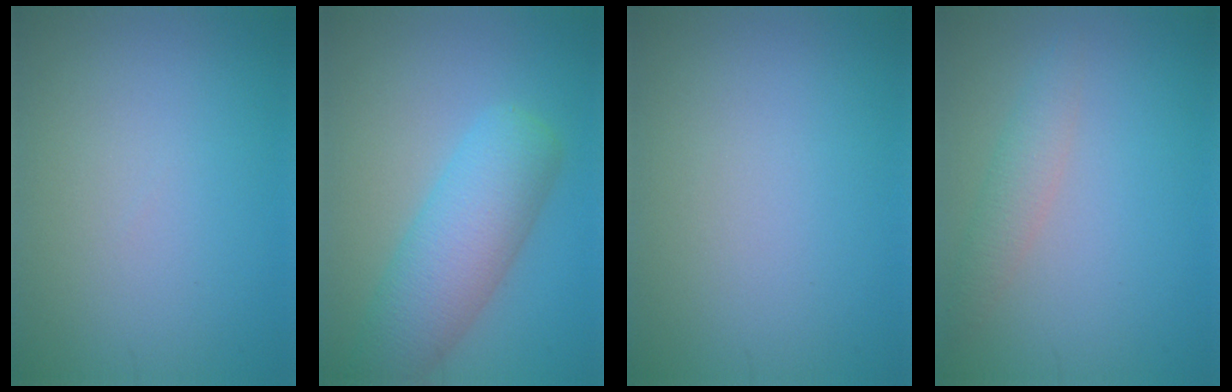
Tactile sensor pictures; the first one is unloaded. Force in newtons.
{"total": 6.6, "press": 6.5, "slide": 0.3}
{"total": 0.0}
{"total": 2.0, "press": 2.0, "slide": 0.1}